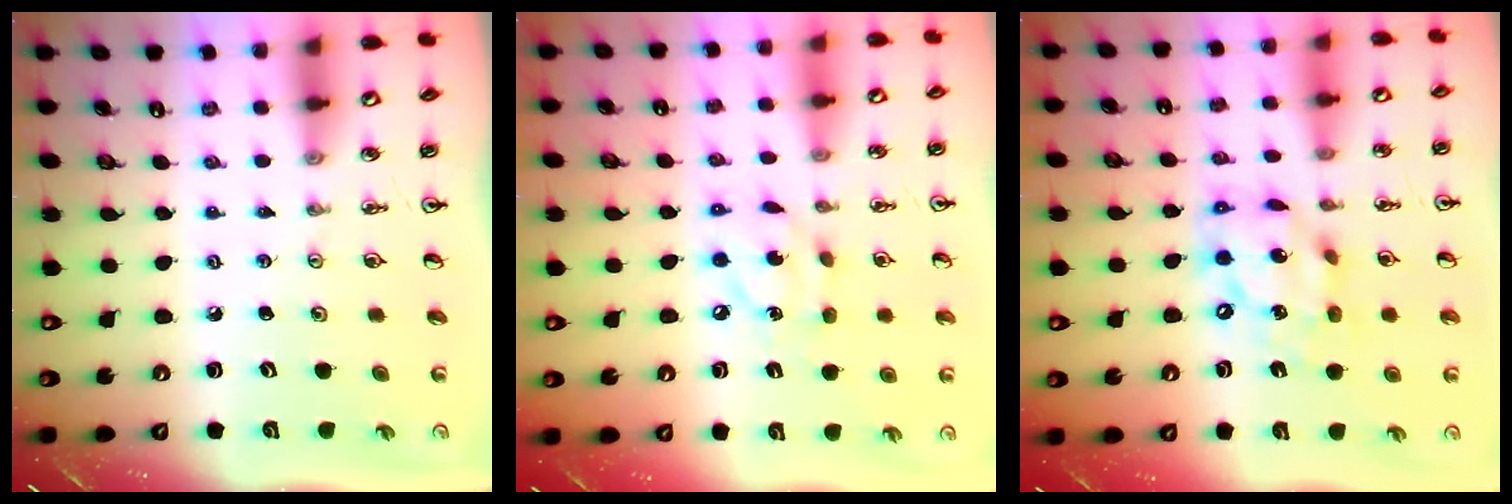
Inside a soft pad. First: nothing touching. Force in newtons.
{"total": 9.3, "press": 9.3, "slide": 0.5}
{"total": 13.6, "press": 13.5, "slide": 1.1}